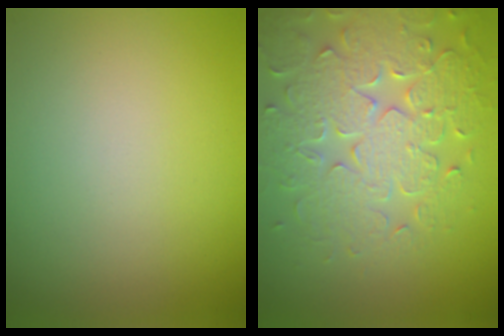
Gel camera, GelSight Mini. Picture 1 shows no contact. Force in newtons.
{"total": 7.1, "press": 5.8, "slide": 4.2}